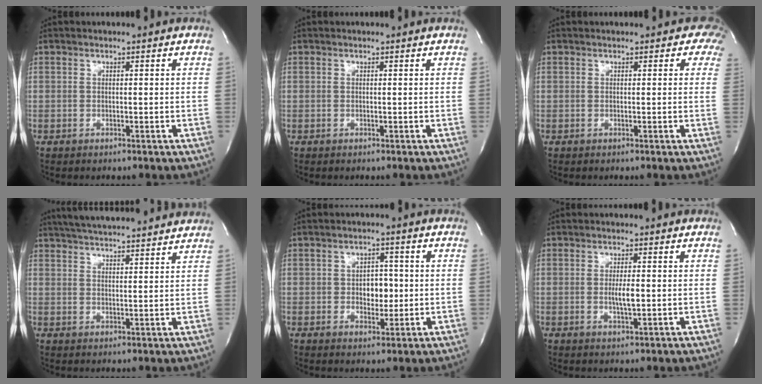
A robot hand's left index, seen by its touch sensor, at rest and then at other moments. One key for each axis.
{"total": 0.0}
{"total": 2.8, "fx": 1.5, "fy": 2.0, "fz": 1.1, "tx": 0.015, "ty": 0.000, "tz": 0.002}
{"total": 15.2, "fx": 13.8, "fy": 1.6, "fz": 6.1, "tx": -0.105, "ty": 0.031, "tz": 0.192}
{"total": 4.3, "fx": -0.2, "fy": 2.8, "fz": 3.3, "tx": -0.039, "ty": 0.008, "tz": 0.002}
{"total": 3.0, "fx": -0.3, "fy": 0.5, "fz": 2.9, "tx": -0.054, "ty": -0.003, "tz": -0.004}